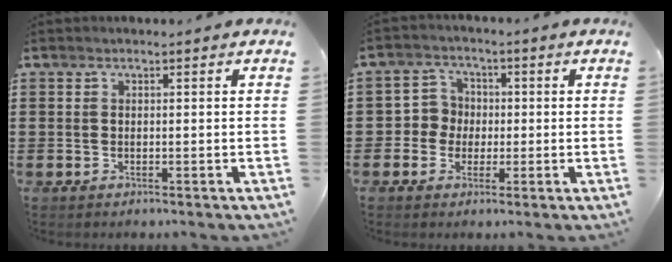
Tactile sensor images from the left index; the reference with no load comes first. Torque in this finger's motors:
{"motor_torque": [0.18, 0.18, 0.08, 0.00]}